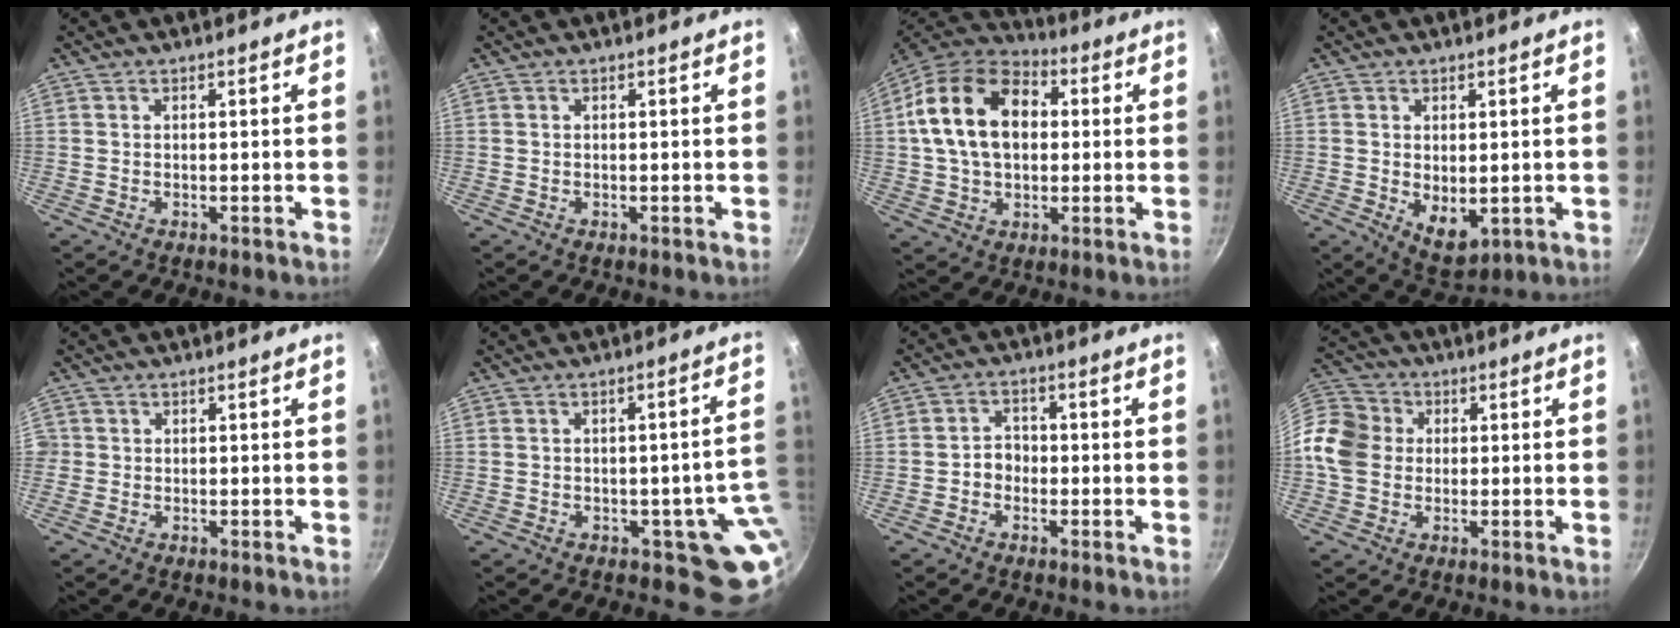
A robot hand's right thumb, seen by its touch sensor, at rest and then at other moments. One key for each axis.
{"total": 0.0}
{"total": 18.1, "fx": 2.8, "fy": 12.6, "fz": 12.7, "tx": -0.197, "ty": 0.023, "tz": 0.035}
{"total": 6.5, "fx": -0.1, "fy": 4.0, "fz": 5.1, "tx": -0.065, "ty": -0.018, "tz": 0.012}
{"total": 1.2, "fx": -0.2, "fy": 1.2, "fz": 0.2, "tx": 0.004, "ty": 0.003, "tz": -0.005}
{"total": 7.6, "fx": -1.1, "fy": 4.9, "fz": 5.8, "tx": -0.010, "ty": 0.013, "tz": -0.010}
{"total": 3.5, "fx": -1.2, "fy": 2.8, "fz": 1.6, "tx": -0.003, "ty": 0.020, "tz": -0.027}
{"total": 11.0, "fx": 0.1, "fy": 9.5, "fz": 5.5, "tx": -0.083, "ty": 0.022, "tz": -0.020}